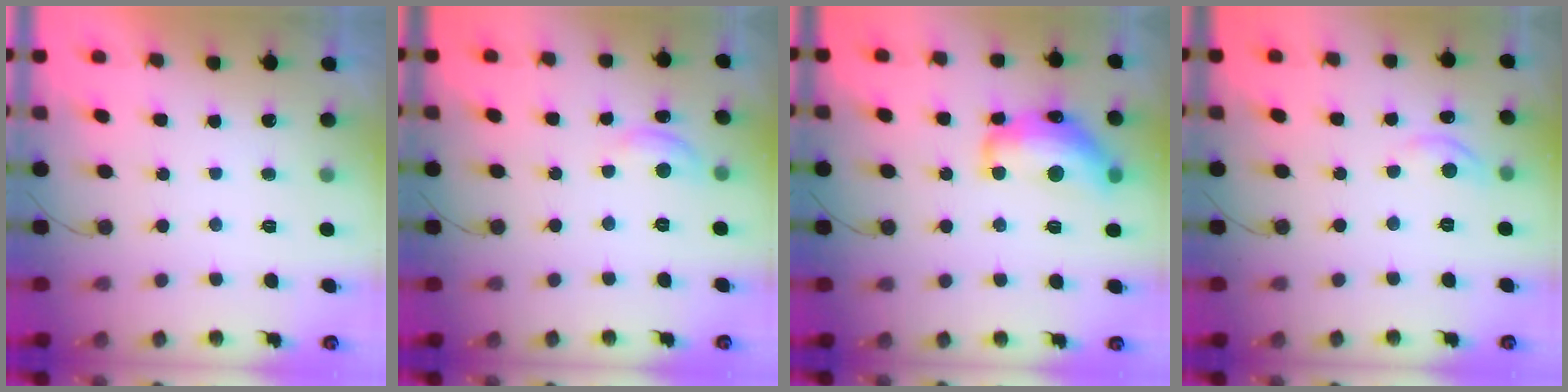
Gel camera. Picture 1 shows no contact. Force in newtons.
{"total": 6.6, "press": 6.6, "slide": 0.6}
{"total": 16.5, "press": 16.5, "slide": 0.7}
{"total": 4.6, "press": 4.6, "slide": 0.7}